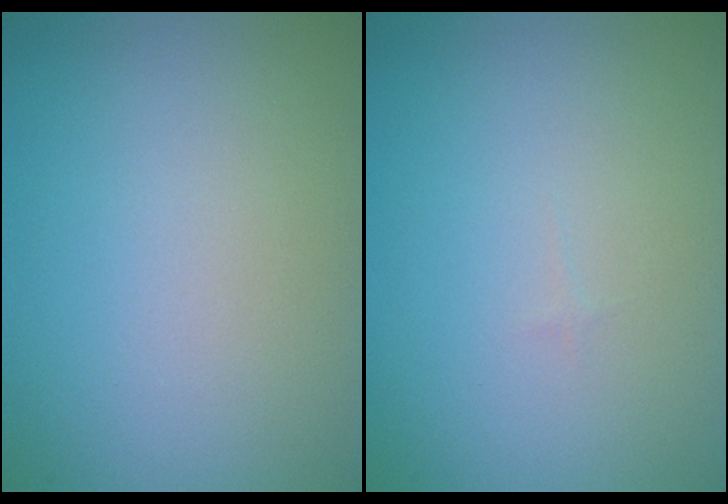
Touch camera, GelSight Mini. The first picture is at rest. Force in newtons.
{"total": 0.0}